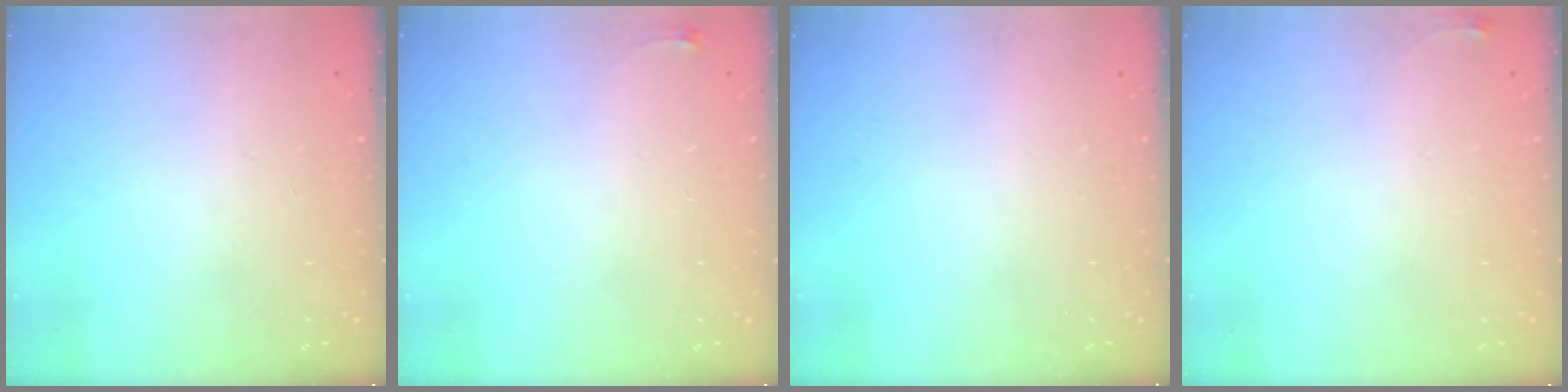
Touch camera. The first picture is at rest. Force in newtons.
{"total": 2.6, "press": 2.6, "slide": 0.6}
{"total": 0.0}
{"total": 3.4, "press": 3.4, "slide": 0.5}